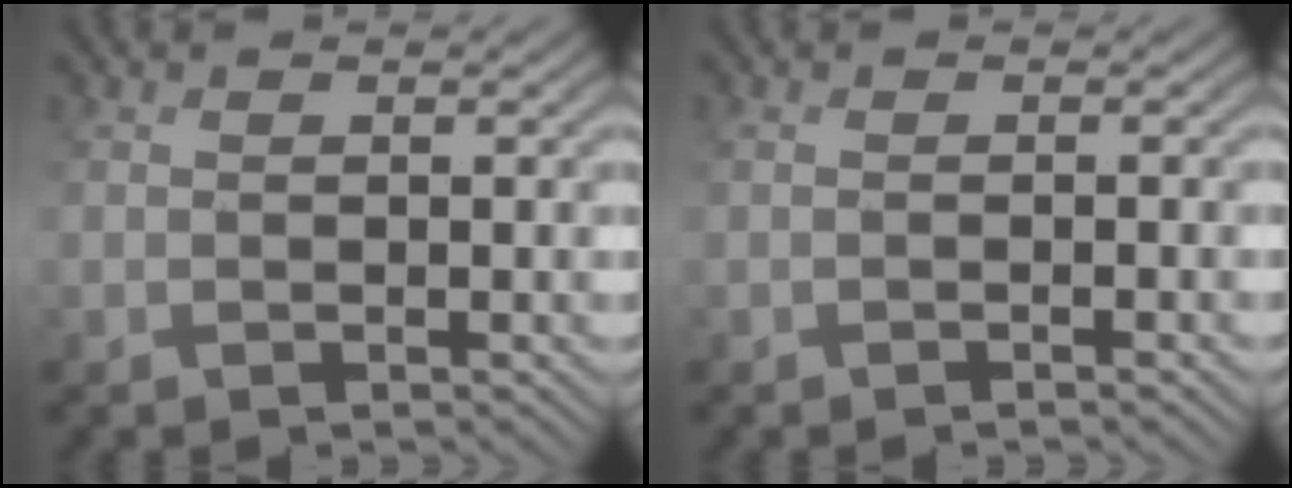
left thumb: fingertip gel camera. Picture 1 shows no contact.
{"total": 0.5, "force": [-0.3, -0.3, 0.2], "torque": [0.005, 0.008, -0.011]}